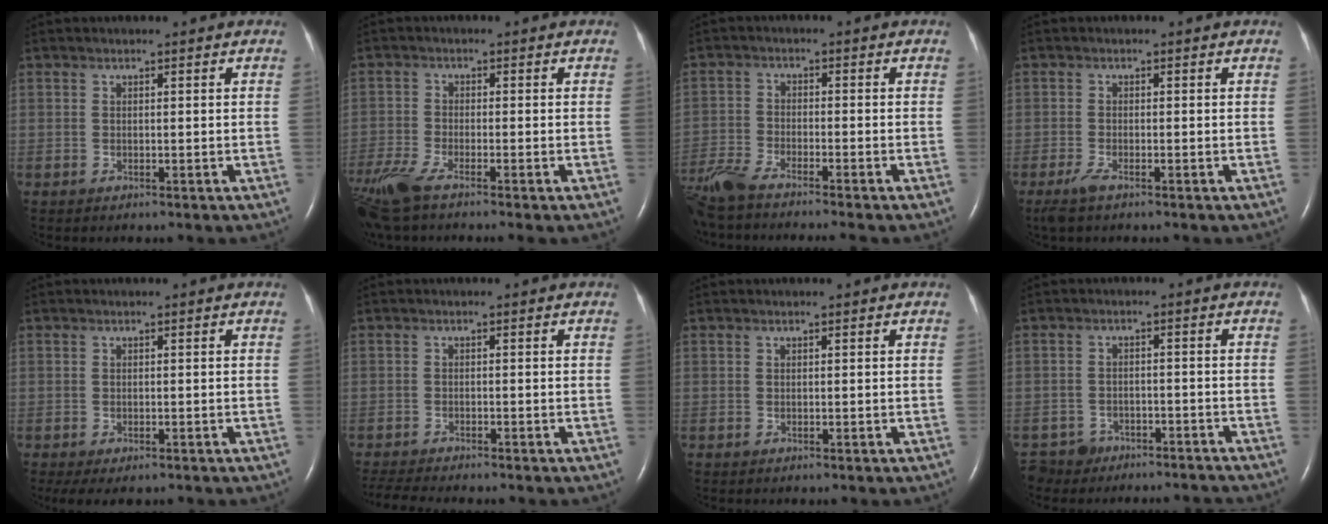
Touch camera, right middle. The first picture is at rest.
{"total": 7.5, "force": [-5.7, 0.6, 4.9], "torque": [-0.106, -0.019, -0.109]}
{"total": 9.2, "force": [-8.1, 0.0, 4.4], "torque": [-0.085, -0.025, -0.143]}
{"total": 2.1, "force": [-1.5, 0.3, 1.5], "torque": [-0.043, -0.007, -0.030]}
{"total": 3.9, "force": [-2.7, 1.7, 2.3], "torque": [-0.038, -0.011, -0.040]}
{"total": 6.0, "force": [-5.4, 0.3, 2.5], "torque": [-0.043, -0.013, -0.086]}
{"total": 0.0}
{"total": 6.7, "force": [-6.0, 2.9, -0.2], "torque": [0.006, 0.004, -0.088]}